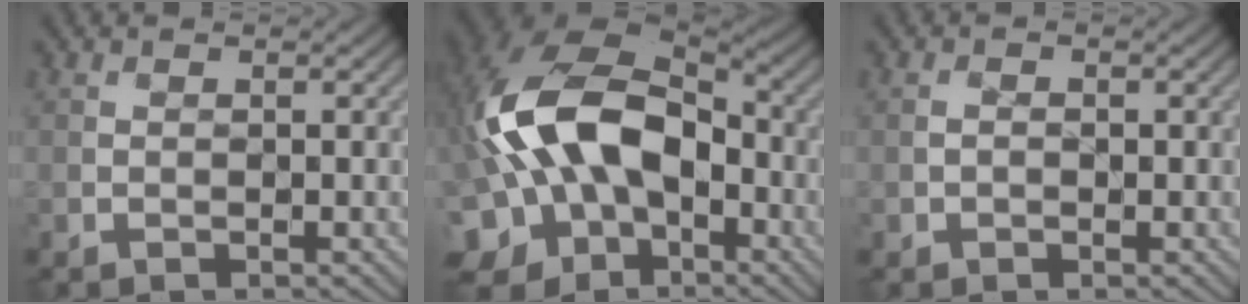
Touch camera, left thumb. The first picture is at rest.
{"total": 18.1, "force": [-2.4, 12.2, 13.2], "torque": [-0.281, -0.007, -0.045]}
{"total": 1.1, "force": [-0.1, 0.8, 0.7], "torque": [-0.010, -0.001, -0.004]}